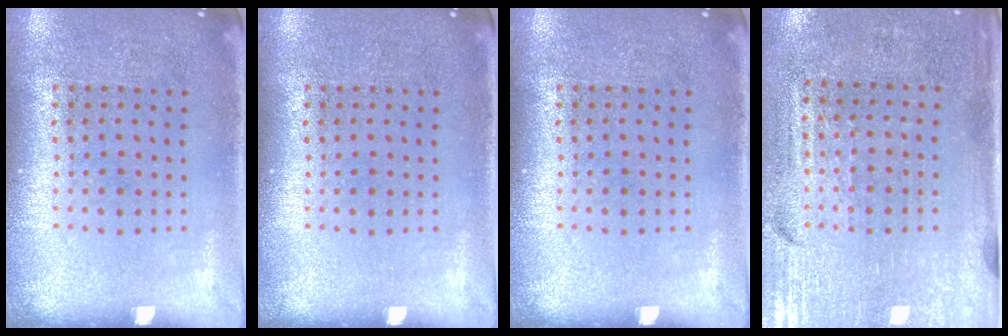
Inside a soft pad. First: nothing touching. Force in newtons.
{"total": 0.0}
{"total": 0.0}
{"total": 3.2, "press": 2.8, "slide": 1.5}